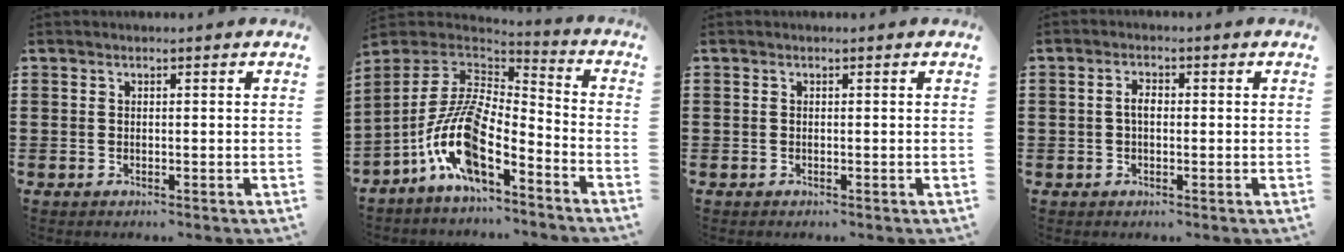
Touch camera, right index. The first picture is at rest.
{"total": 13.0, "force": [-6.7, 4.7, 10.1], "torque": [-0.231, -0.002, -0.142]}
{"total": 0.0}
{"total": 2.3, "force": [-0.1, 1.1, 2.0], "torque": [-0.038, 0.003, -0.003]}